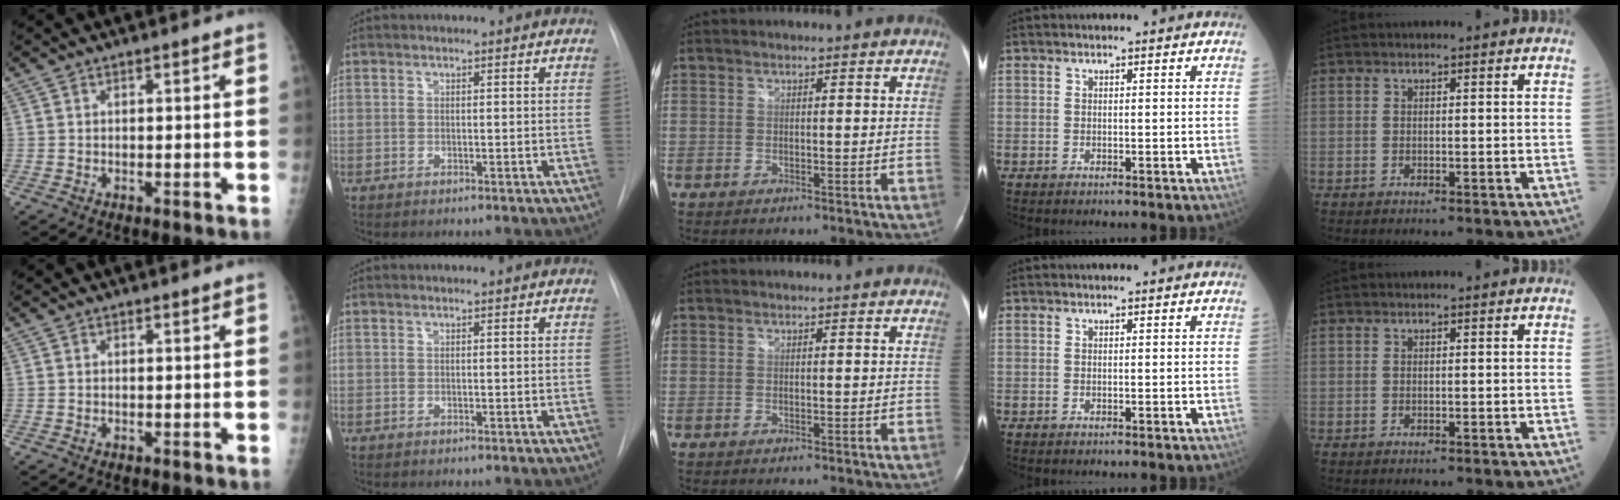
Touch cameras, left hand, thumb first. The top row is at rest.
{}